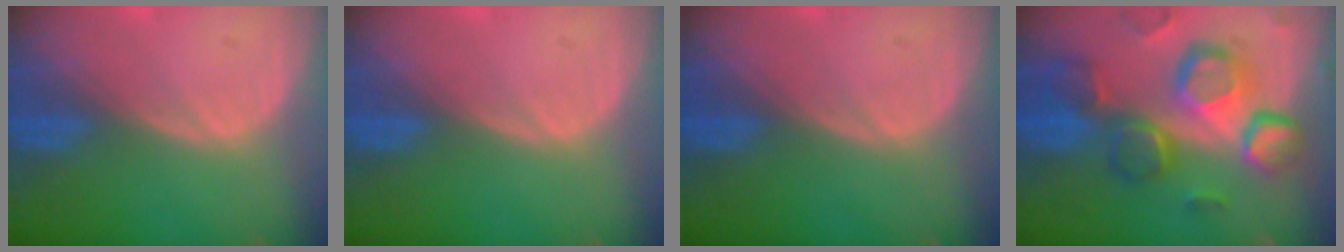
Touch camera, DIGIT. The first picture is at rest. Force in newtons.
{"total": 0.0}
{"total": 0.0}
{"total": 12.4, "press": 10.8, "slide": 6.1}